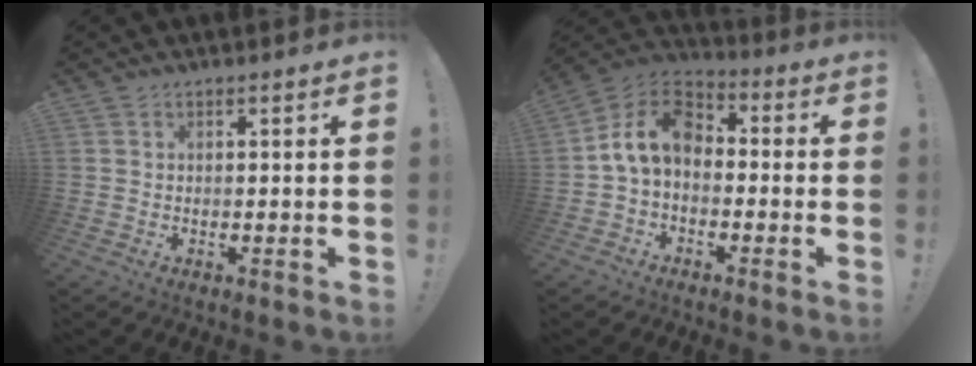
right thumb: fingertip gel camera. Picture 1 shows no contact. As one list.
[{"total": 11.5, "force": [0.5, 8.0, 8.3], "torque": [-0.152, 0.024, 0.016]}]